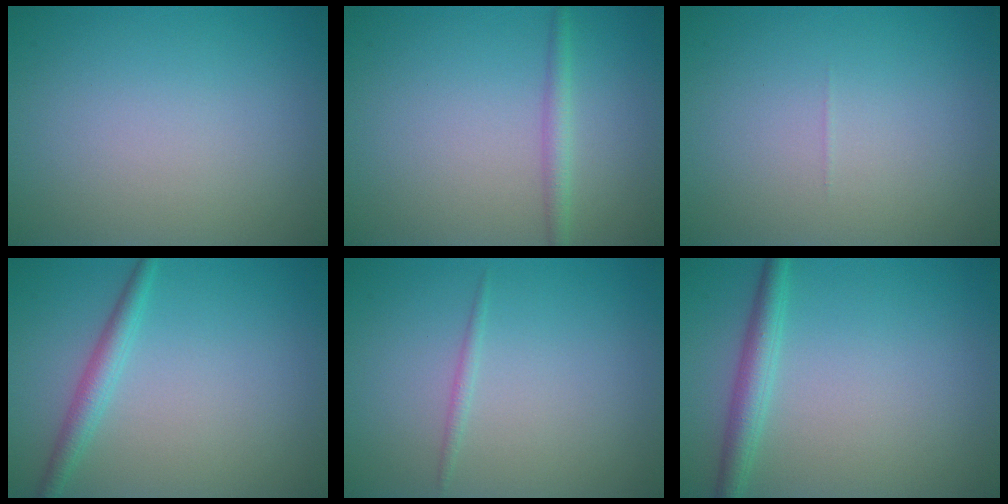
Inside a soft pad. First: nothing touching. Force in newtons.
{"total": 1.7, "press": 1.7, "slide": 0.1}
{"total": 0.0}
{"total": 2.1, "press": 2.1, "slide": 0.1}
{"total": 0.7, "press": 0.7, "slide": 0.0}
{"total": 2.6, "press": 2.6, "slide": 0.0}